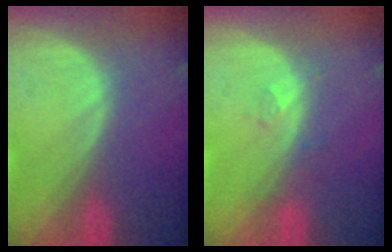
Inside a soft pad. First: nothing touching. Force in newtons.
{"total": 1.9, "press": 1.6, "slide": 1.0}